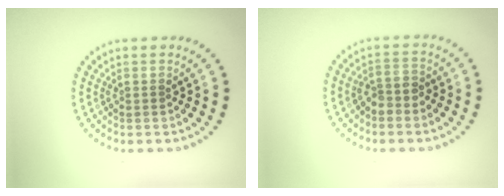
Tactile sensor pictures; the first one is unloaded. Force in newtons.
{"total": 1.5, "press": 1.2, "slide": 0.8}